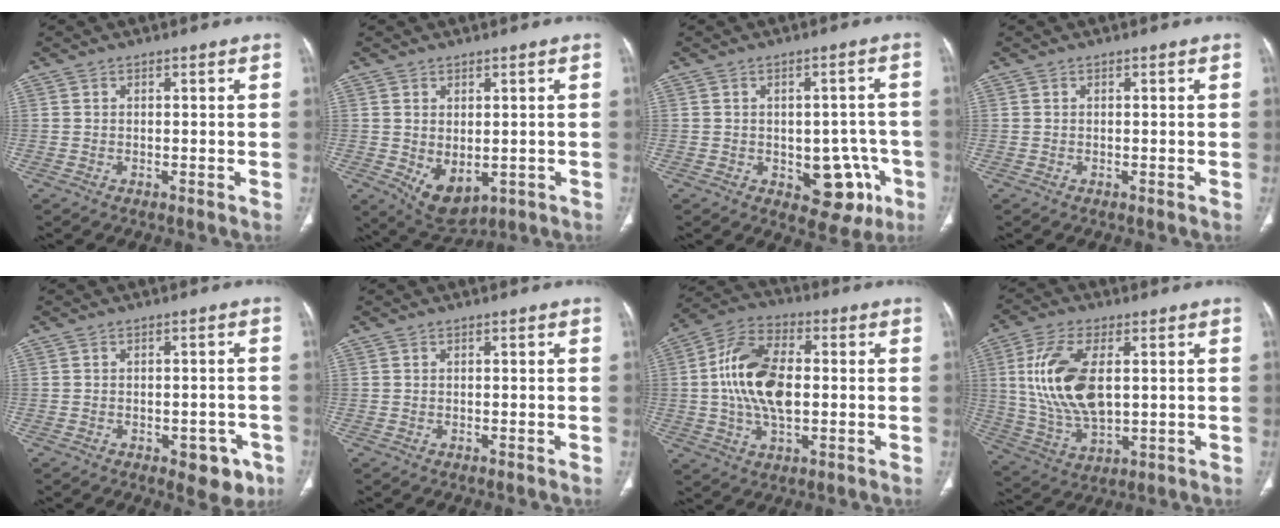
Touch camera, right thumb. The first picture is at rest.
{"total": 7.4, "force": [-1.4, 4.6, 5.6], "torque": [-0.075, -0.007, 0.004]}
{"total": 10.5, "force": [-3.7, 6.4, 7.4], "torque": [-0.049, 0.020, -0.034]}
{"total": 0.0}
{"total": 6.2, "force": [-3.1, 3.5, 4.2], "torque": [-0.025, 0.013, -0.032]}
{"total": 0.0}
{"total": 15.3, "force": [0.3, 8.6, 12.6], "torque": [-0.238, 0.019, 0.001]}
{"total": 15.7, "force": [2.4, 8.0, 13.3], "torque": [-0.272, -0.009, 0.055]}